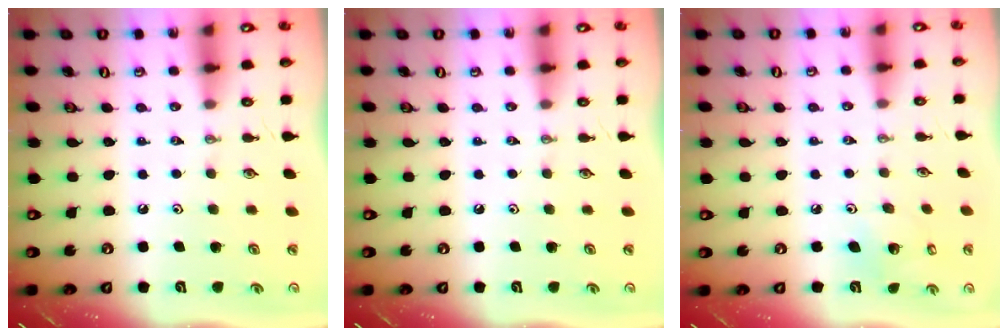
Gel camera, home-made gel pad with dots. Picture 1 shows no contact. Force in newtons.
{"total": 0.0}
{"total": 5.5, "press": 5.5, "slide": 0.3}